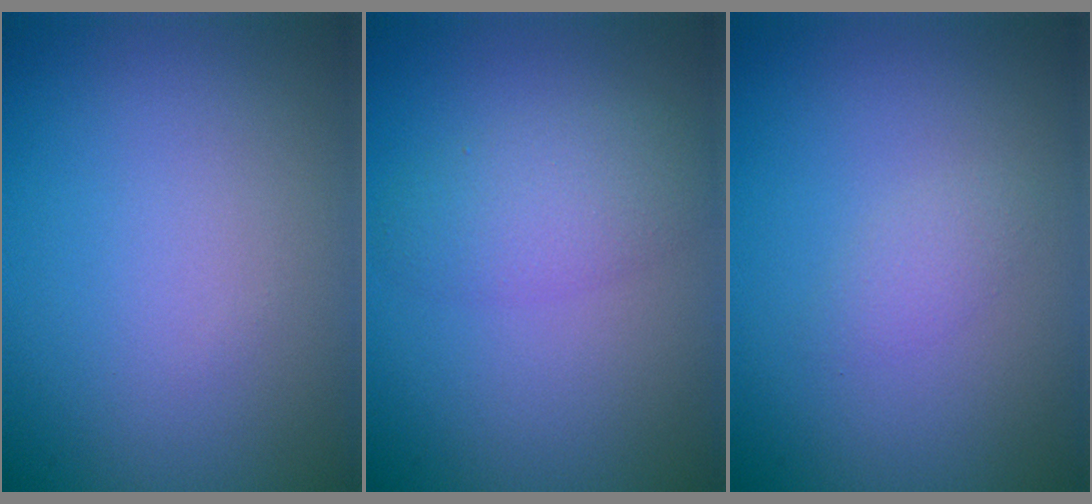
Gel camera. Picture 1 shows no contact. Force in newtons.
{"total": 3.1, "press": 3.1, "slide": 0.1}
{"total": 1.2, "press": 1.2, "slide": 0.1}